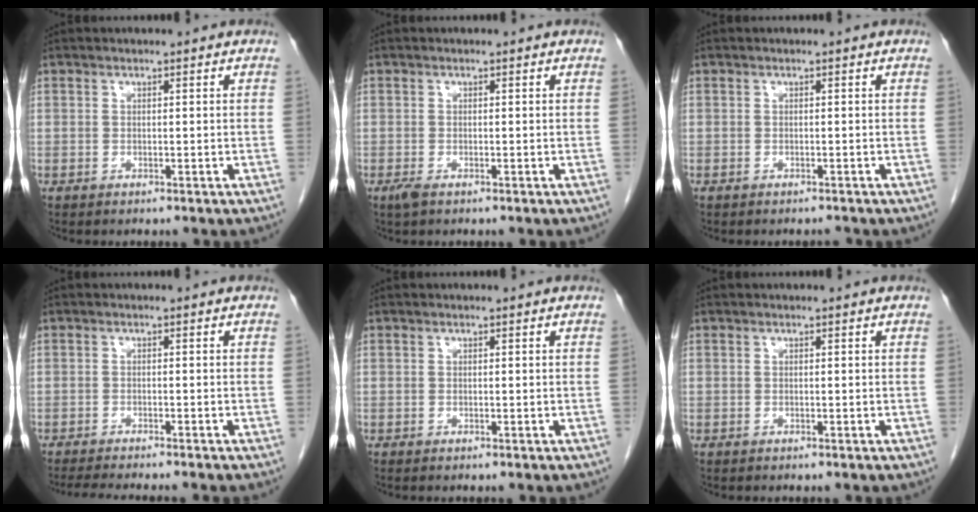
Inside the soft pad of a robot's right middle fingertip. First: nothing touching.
{"total": 1.4, "force": [-0.9, 0.4, 1.0], "torque": [-0.027, -0.004, -0.014]}
{"total": 0.9, "force": [-0.8, 0.2, 0.2], "torque": [-0.009, -0.002, -0.012]}
{"total": 7.6, "force": [-6.8, -0.1, 3.5], "torque": [-0.039, -0.016, -0.103]}
{"total": 0.0}
{"total": 0.0}